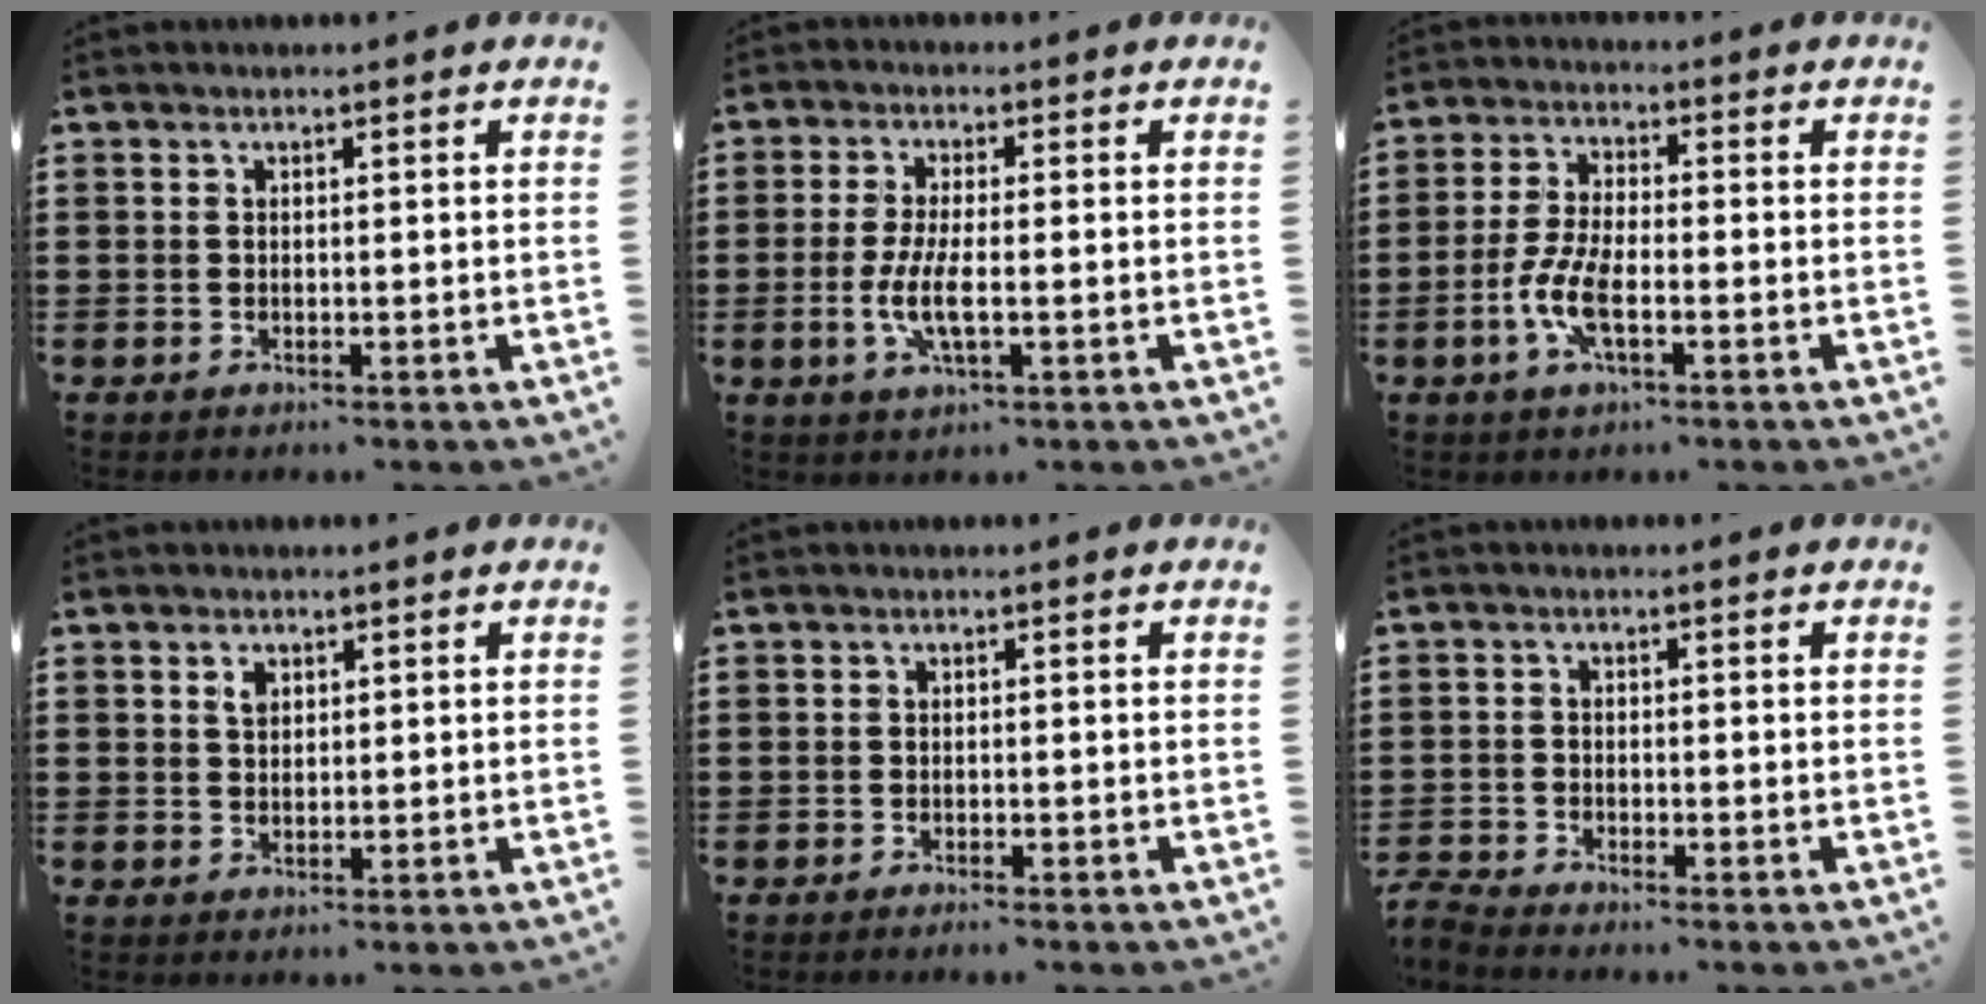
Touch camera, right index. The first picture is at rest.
{"total": 5.7, "force": [-1.4, 1.3, 5.4], "torque": [-0.120, -0.010, -0.032]}
{"total": 6.6, "force": [-2.2, 2.2, 5.9], "torque": [-0.139, -0.012, -0.047]}
{"total": 1.7, "force": [0.9, 1.1, 1.0], "torque": [-0.022, 0.005, 0.017]}
{"total": 0.7, "force": [-0.7, 0.0, 0.2], "torque": [-0.005, -0.003, -0.014]}
{"total": 2.1, "force": [-2.1, -0.1, 0.1], "torque": [-0.008, -0.003, -0.044]}